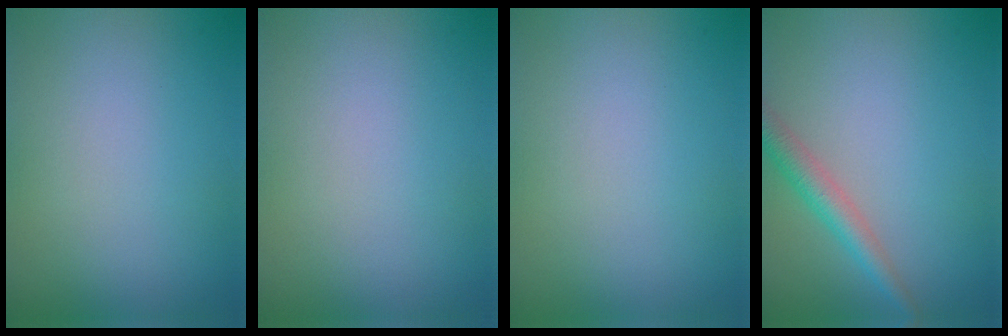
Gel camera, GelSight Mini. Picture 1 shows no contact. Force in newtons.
{"total": 0.0}
{"total": 0.0}
{"total": 2.8, "press": 2.8, "slide": 0.2}